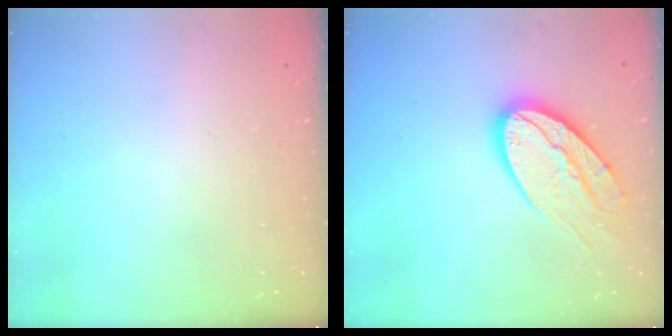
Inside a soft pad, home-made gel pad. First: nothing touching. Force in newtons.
{"total": 19.5, "press": 19.4, "slide": 2.0}